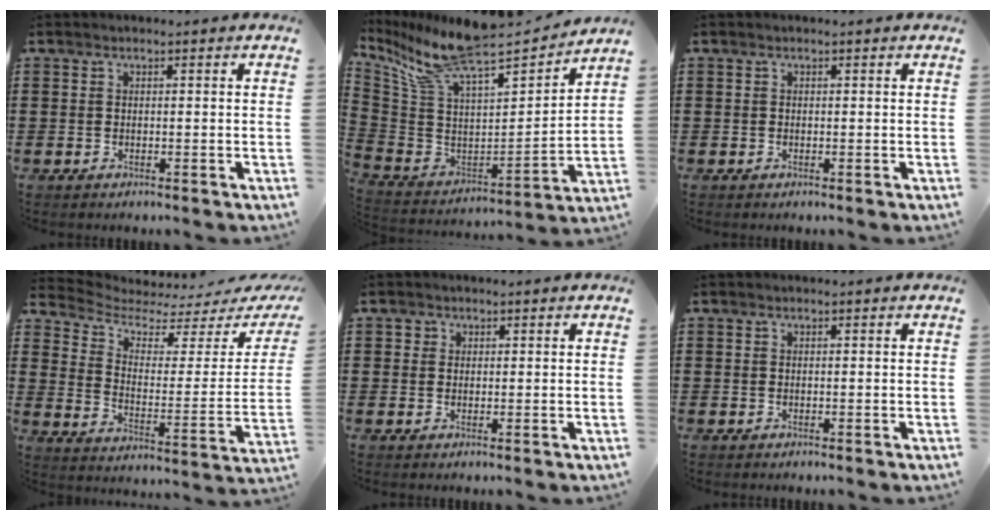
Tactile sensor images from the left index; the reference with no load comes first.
{"total": 11.8, "force": [9.6, 1.8, 6.5], "torque": [-0.169, -0.074, 0.164]}
{"total": 0.0}
{"total": 3.8, "force": [3.1, 1.2, 1.7], "torque": [-0.058, -0.032, 0.046]}
{"total": 1.1, "force": [0.5, 1.0, 0.2], "torque": [0.001, 0.001, 0.009]}
{"total": 0.0}